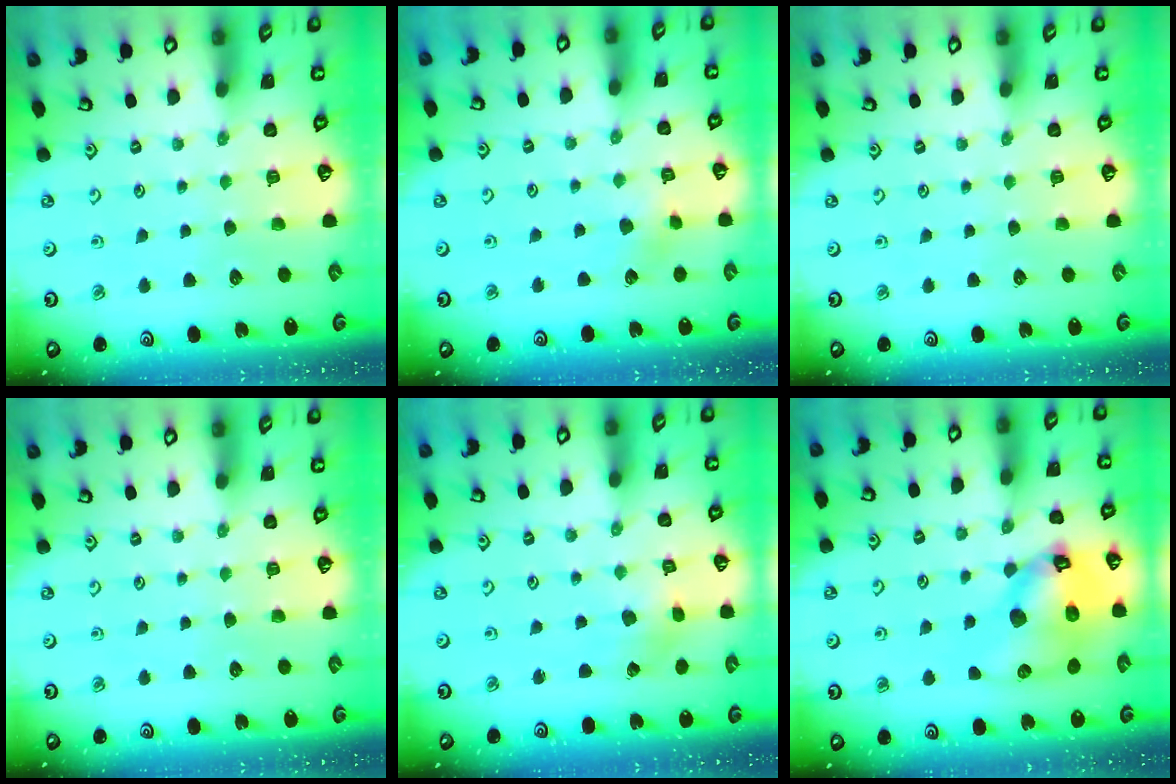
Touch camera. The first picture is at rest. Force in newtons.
{"total": 3.2, "press": 3.2, "slide": 0.4}
{"total": 0.0}
{"total": 0.0}
{"total": 2.1, "press": 2.1, "slide": 0.3}
{"total": 17.8, "press": 17.6, "slide": 2.4}